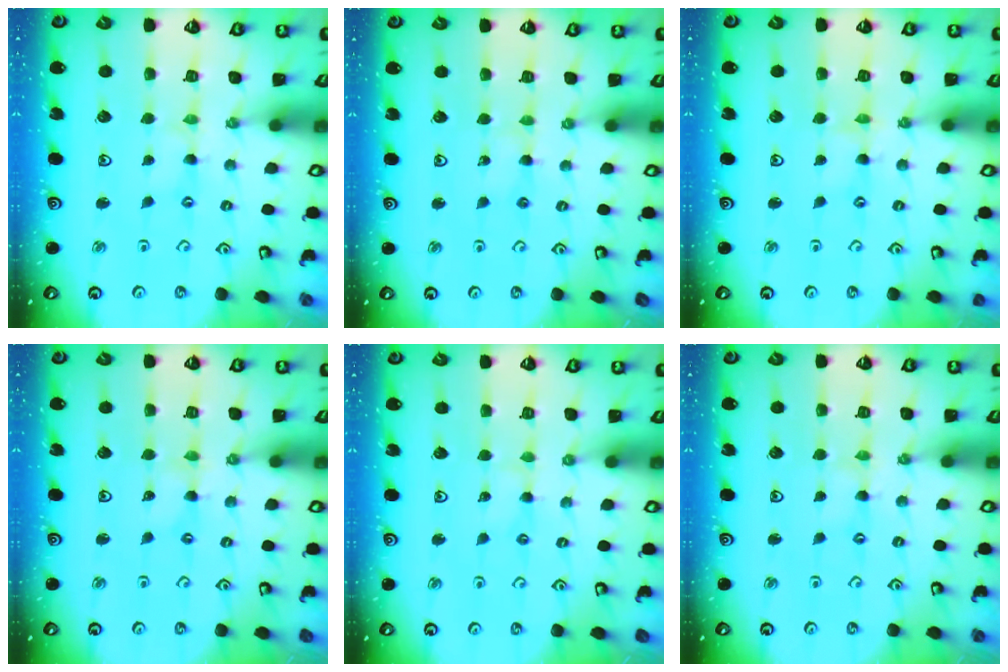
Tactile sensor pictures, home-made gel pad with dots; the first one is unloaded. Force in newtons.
{"total": 3.0, "press": 3.0, "slide": 0.4}
{"total": 1.2, "press": 1.2, "slide": 0.2}
{"total": 0.0}
{"total": 1.2, "press": 1.2, "slide": 0.2}
{"total": 1.3, "press": 1.3, "slide": 0.3}